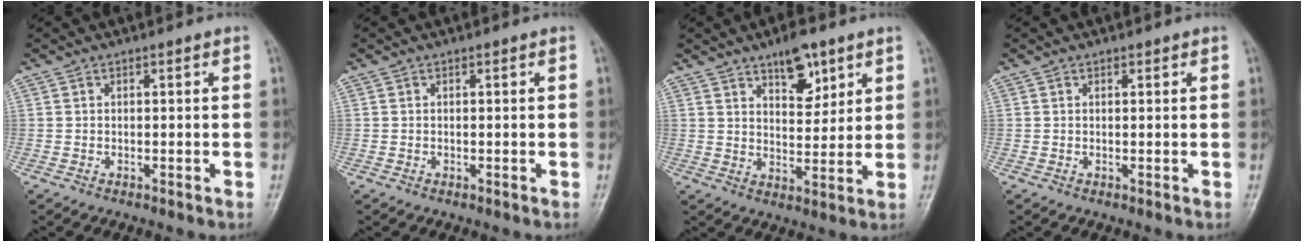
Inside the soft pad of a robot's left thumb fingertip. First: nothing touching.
{"total": 0.0}
{"total": 8.2, "force": [5.1, 3.7, 5.3], "torque": [-0.053, -0.031, 0.079]}
{"total": 0.6, "force": [0.4, 0.4, 0.3], "torque": [-0.002, -0.002, 0.004]}